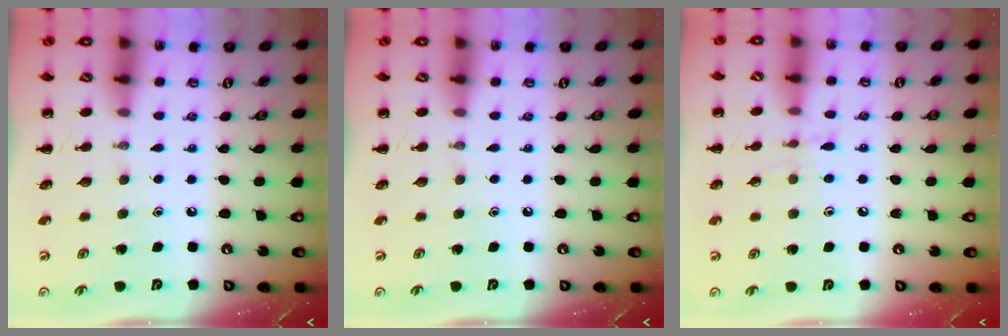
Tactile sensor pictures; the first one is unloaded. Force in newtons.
{"total": 0.0}
{"total": 6.5, "press": 6.2, "slide": 2.2}